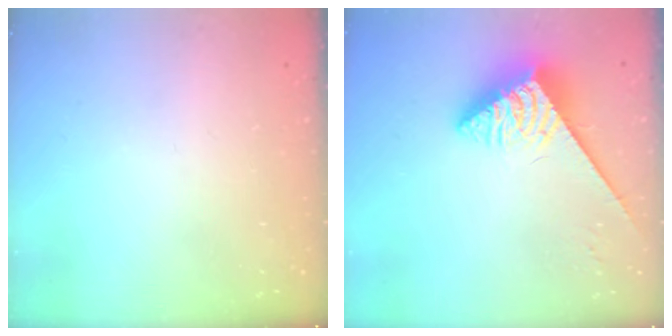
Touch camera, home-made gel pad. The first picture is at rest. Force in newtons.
{"total": 4.0, "press": 4.0, "slide": 0.5}